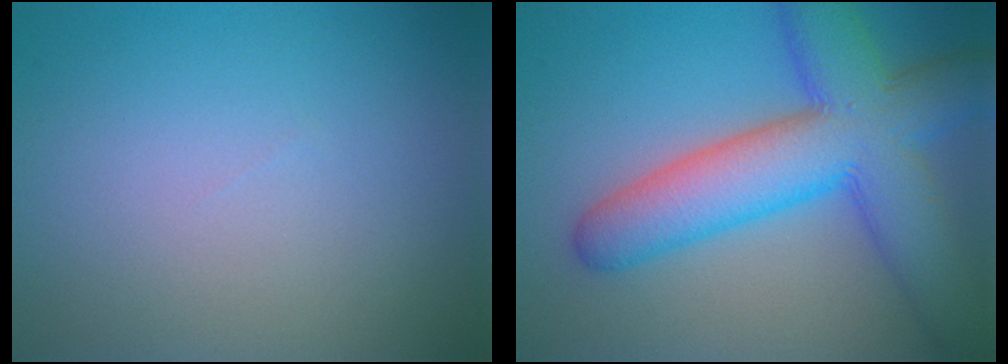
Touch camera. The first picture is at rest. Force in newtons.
{"total": 10.4, "press": 10.4, "slide": 0.2}